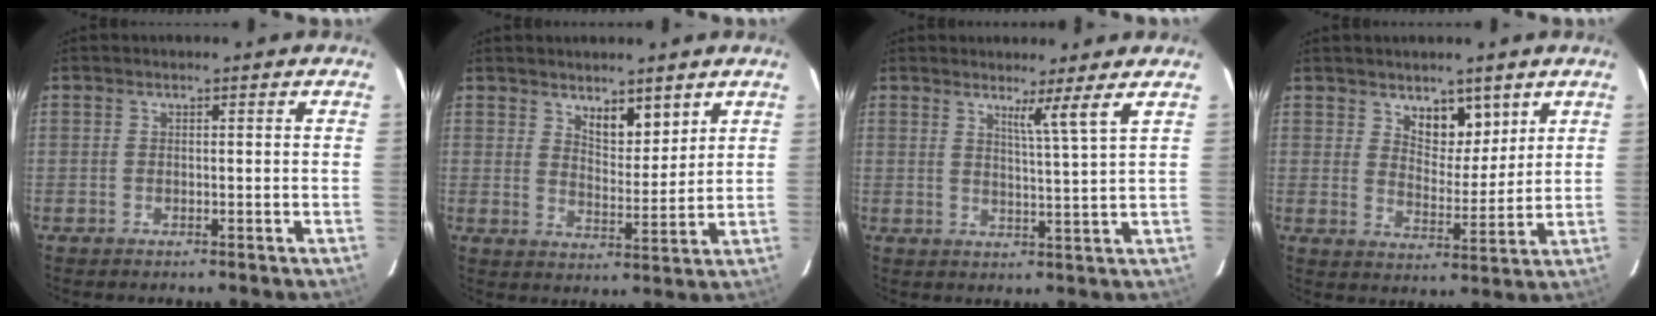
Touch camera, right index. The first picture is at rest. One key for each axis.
{"total": 5.2, "fx": 3.6, "fy": 1.8, "fz": 3.2, "tx": -0.055, "ty": -0.010, "tz": 0.066}
{"total": 3.8, "fx": 2.4, "fy": -1.8, "fz": 2.3, "tx": -0.042, "ty": -0.022, "tz": 0.046}
{"total": 6.2, "fx": 4.0, "fy": 3.0, "fz": 3.6, "tx": -0.049, "ty": -0.008, "tz": 0.071}